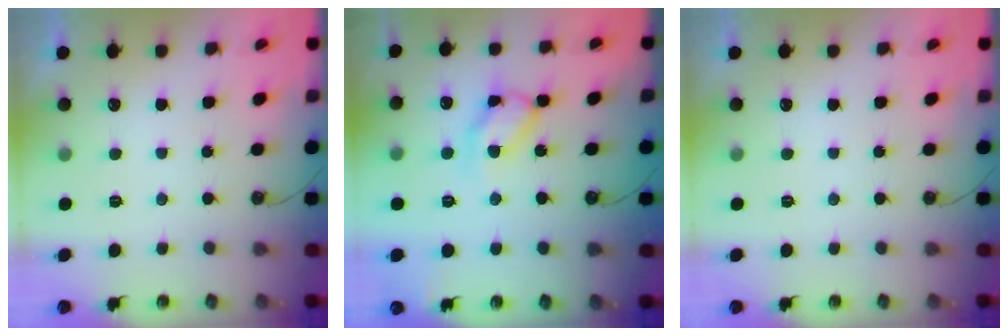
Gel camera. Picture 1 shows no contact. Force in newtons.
{"total": 12.8, "press": 12.7, "slide": 0.9}
{"total": 0.0}